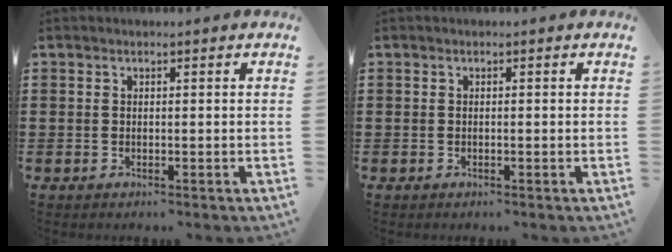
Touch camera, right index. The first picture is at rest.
{"total": 0.0}